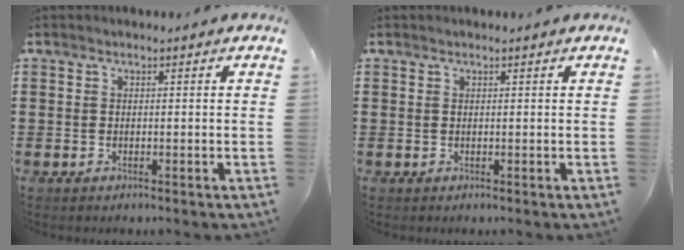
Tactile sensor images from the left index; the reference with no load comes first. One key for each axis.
{"total": 0.0}